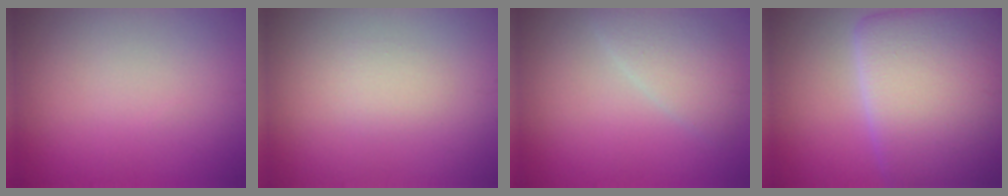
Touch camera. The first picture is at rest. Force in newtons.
{"total": 1.1, "press": 1.1, "slide": 0.1}
{"total": 2.9, "press": 2.9, "slide": 0.2}
{"total": 14.6, "press": 14.6, "slide": 0.3}